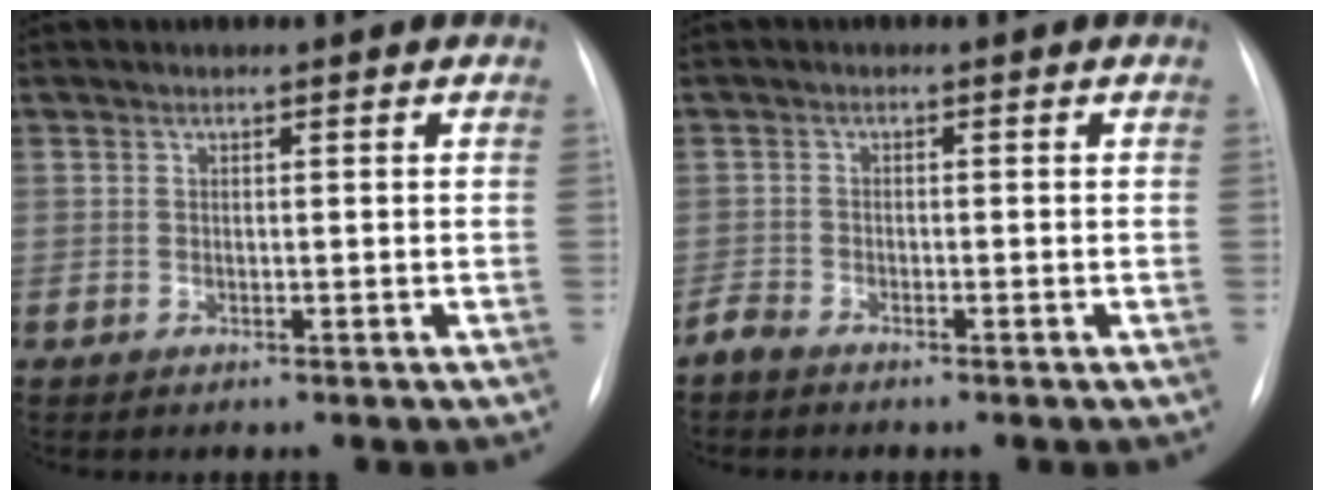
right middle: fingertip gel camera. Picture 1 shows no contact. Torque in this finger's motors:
{"motor_torque": [0.15, -0.32, 0.00, 0.00]}